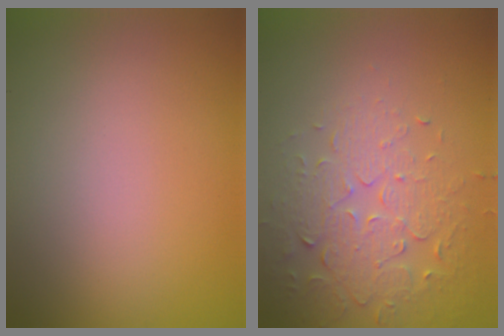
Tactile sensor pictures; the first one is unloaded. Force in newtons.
{"total": 4.4, "press": 3.5, "slide": 2.7}